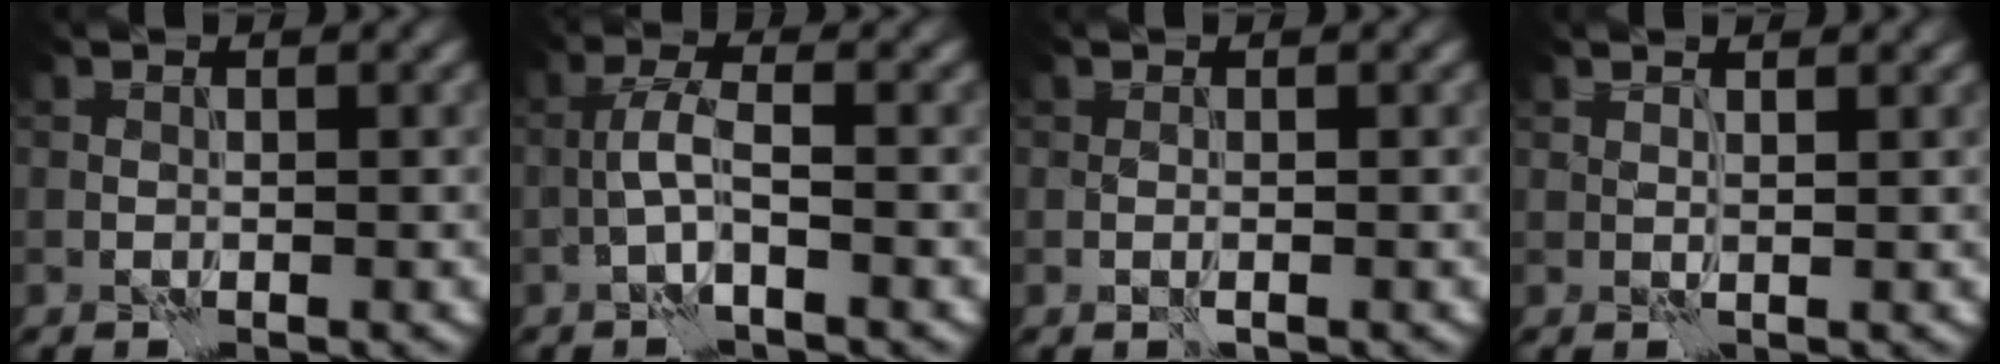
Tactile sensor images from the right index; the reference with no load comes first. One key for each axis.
{"total": 2.8, "fx": -0.9, "fy": 0.5, "fz": 2.5, "tx": -0.054, "ty": 0.011, "tz": -0.025}
{"total": 0.7, "fx": -0.2, "fy": 0.3, "fz": 0.6, "tx": -0.017, "ty": -0.002, "tz": -0.003}
{"total": 1.8, "fx": 1.3, "fy": 0.5, "fz": 1.1, "tx": -0.010, "ty": -0.002, "tz": 0.001}